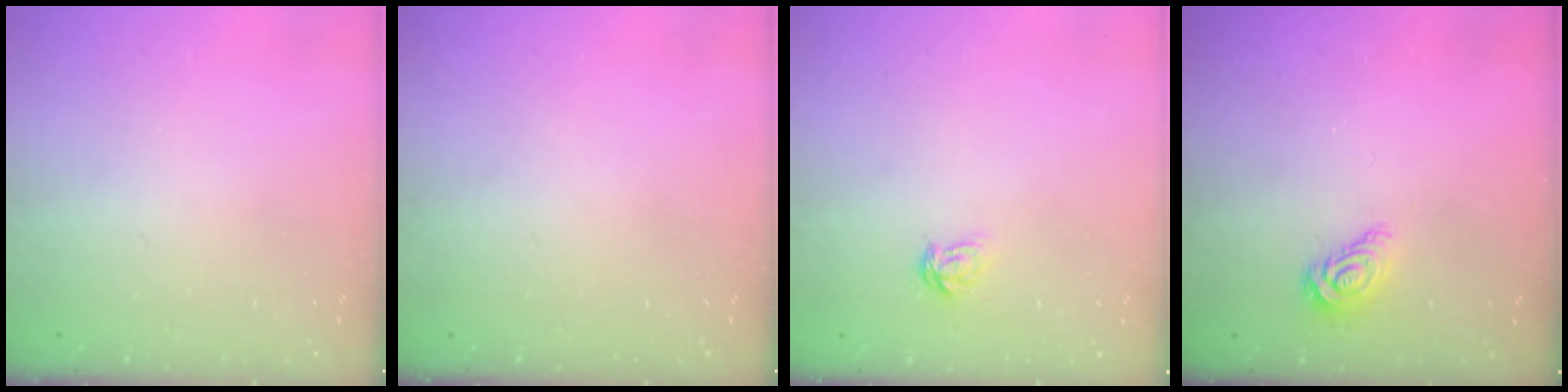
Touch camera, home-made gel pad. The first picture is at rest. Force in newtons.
{"total": 0.0}
{"total": 3.9, "press": 3.9, "slide": 0.4}
{"total": 5.5, "press": 5.5, "slide": 0.5}